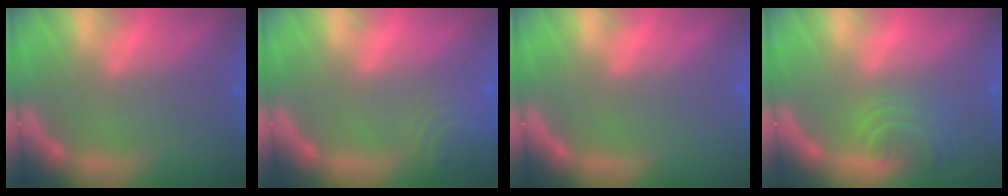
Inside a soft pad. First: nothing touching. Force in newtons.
{"total": 5.0}
{"total": 0.0}
{"total": 4.0}